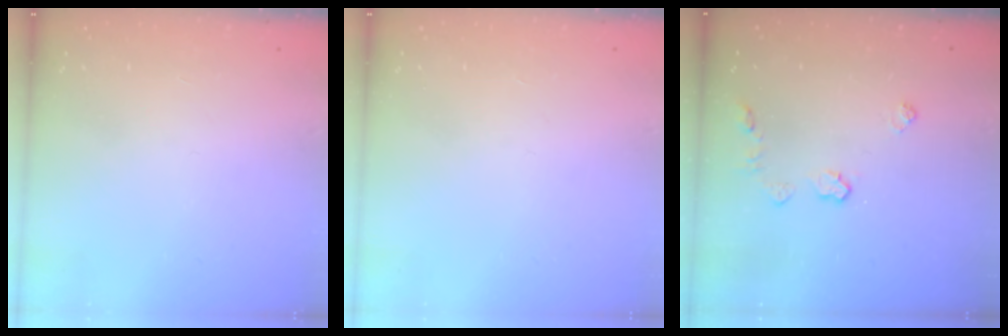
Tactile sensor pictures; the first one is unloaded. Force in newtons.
{"total": 0.0}
{"total": 5.8, "press": 5.8, "slide": 0.6}